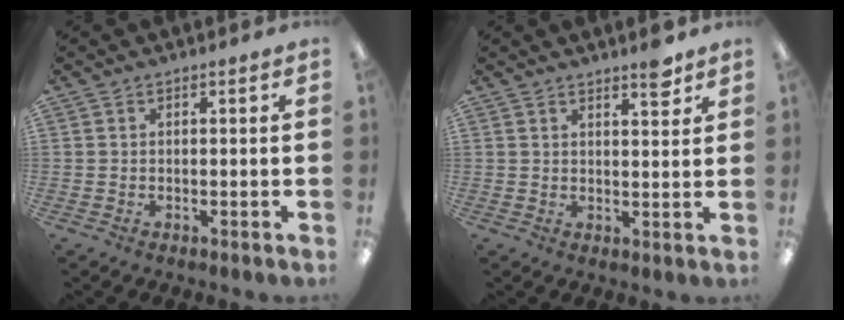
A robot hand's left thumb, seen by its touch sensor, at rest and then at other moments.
{"total": 4.3, "force": [3.5, 1.0, 2.4], "torque": [-0.022, -0.024, 0.054]}